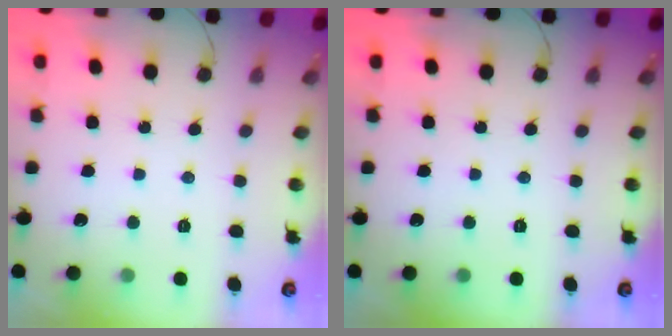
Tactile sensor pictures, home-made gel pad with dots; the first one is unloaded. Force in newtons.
{"total": 0.0}